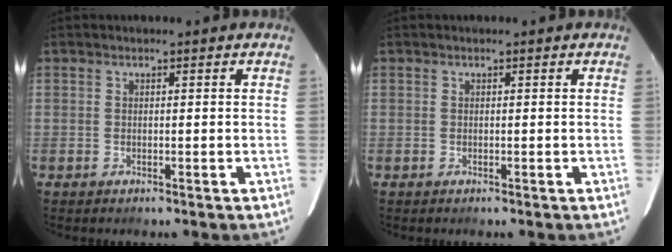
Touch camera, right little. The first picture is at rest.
{"total": 0.0}